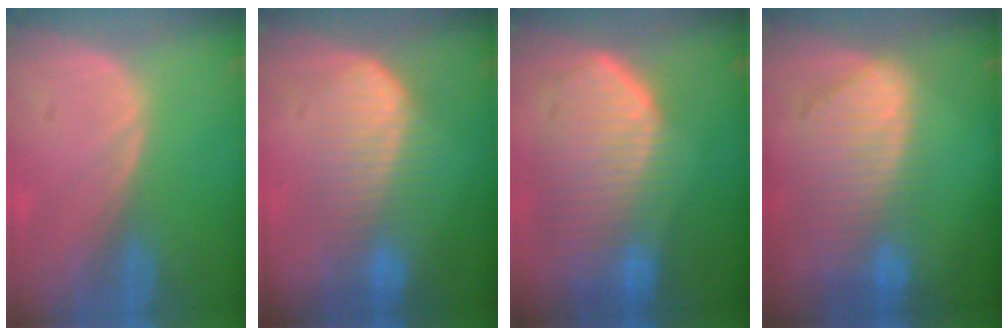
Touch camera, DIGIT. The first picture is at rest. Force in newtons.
{"total": 6.7, "press": 6.5, "slide": 1.4}
{"total": 10.8, "press": 9.4, "slide": 5.3}
{"total": 9.3, "press": 8.1, "slide": 4.6}